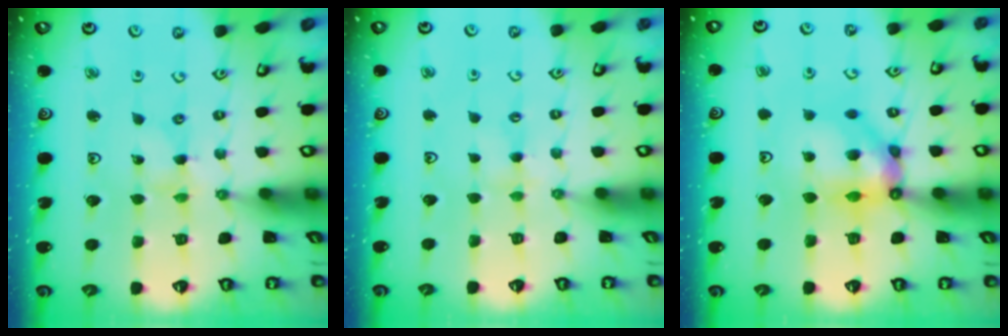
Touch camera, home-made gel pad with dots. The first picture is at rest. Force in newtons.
{"total": 1.9, "press": 1.8, "slide": 0.4}
{"total": 10.6, "press": 10.6, "slide": 1.3}